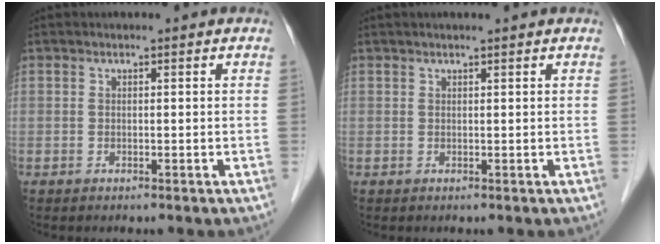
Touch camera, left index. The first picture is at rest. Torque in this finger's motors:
{"motor_torque": [0.37, -0.55, 0.11, 0.00]}